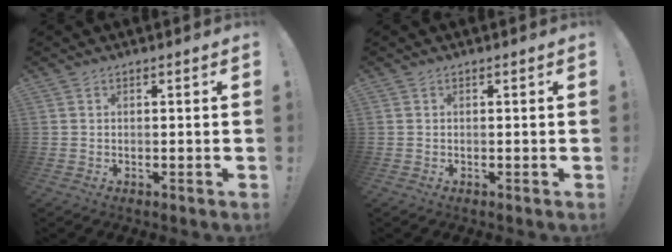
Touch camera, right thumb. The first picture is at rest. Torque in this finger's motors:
{"motor_torque": [-0.77, 2.01, 0.47, 0.24, 0.20]}